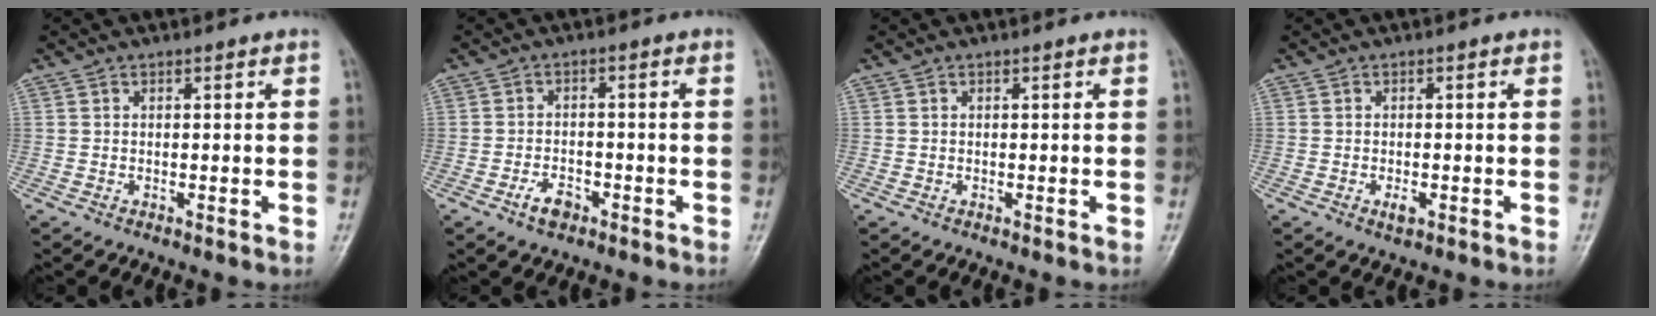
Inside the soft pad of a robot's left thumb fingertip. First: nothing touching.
{"total": 3.5, "force": [-2.3, 1.9, 1.8], "torque": [-0.030, 0.015, -0.038]}
{"total": 0.0}
{"total": 1.6, "force": [-0.8, 0.8, 1.1], "torque": [-0.021, 0.002, -0.012]}